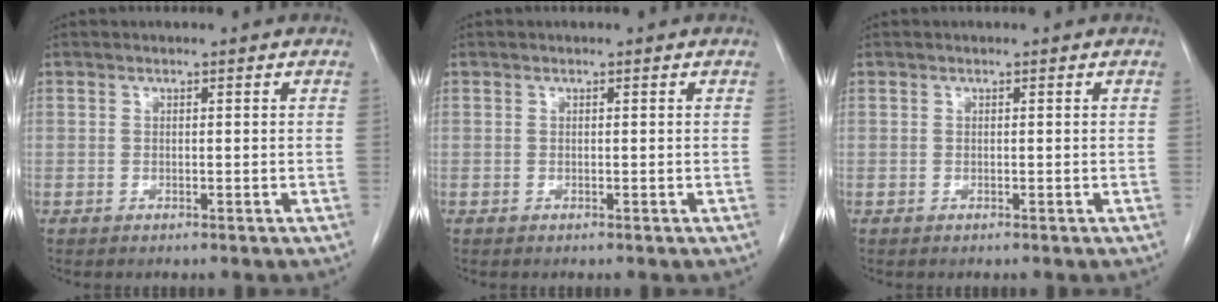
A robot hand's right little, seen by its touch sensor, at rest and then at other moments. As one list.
[{"total": 0.0}, {"total": 0.0}]